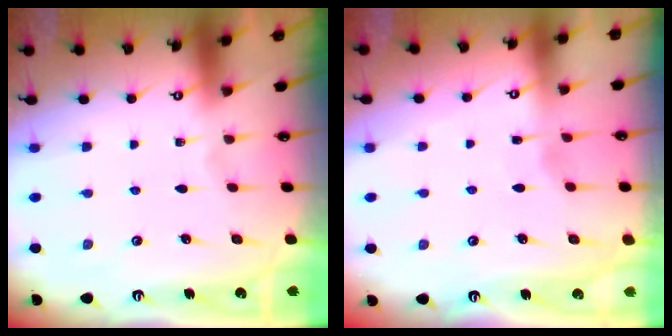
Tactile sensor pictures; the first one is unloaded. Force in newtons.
{"total": 2.6, "press": 2.5, "slide": 0.2}